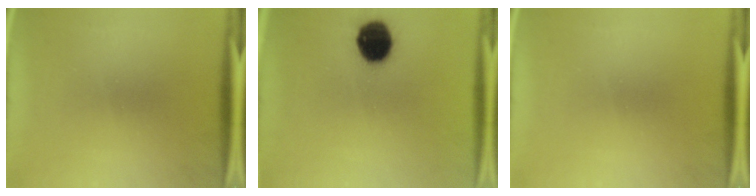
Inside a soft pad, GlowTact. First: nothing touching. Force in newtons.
{"total": 12.2}
{"total": 0.0}